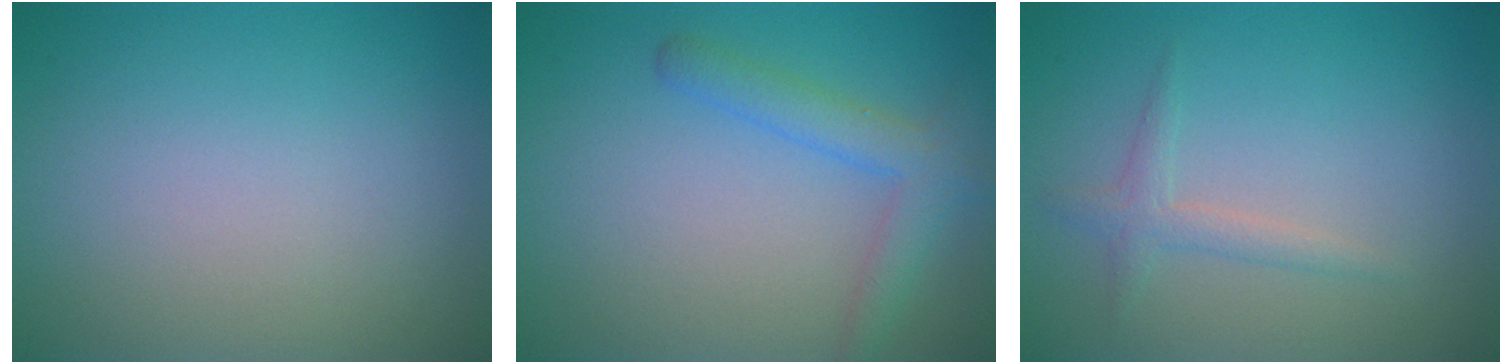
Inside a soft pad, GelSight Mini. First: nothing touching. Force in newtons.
{"total": 2.7, "press": 2.7, "slide": 0.1}
{"total": 1.6, "press": 1.6, "slide": 0.1}